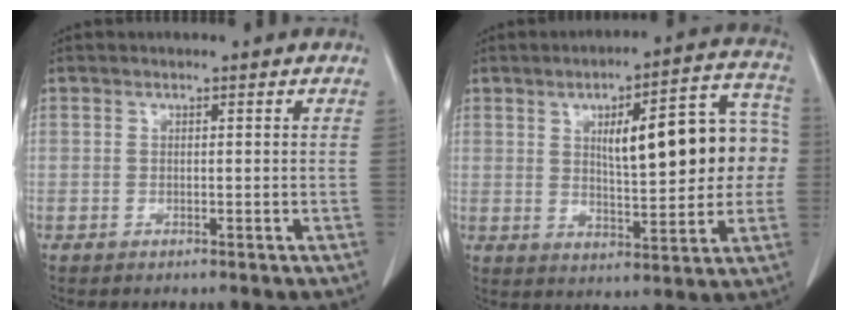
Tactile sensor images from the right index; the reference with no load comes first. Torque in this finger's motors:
{"motor_torque": [1.15, 0.71, 0.76, 0.14]}